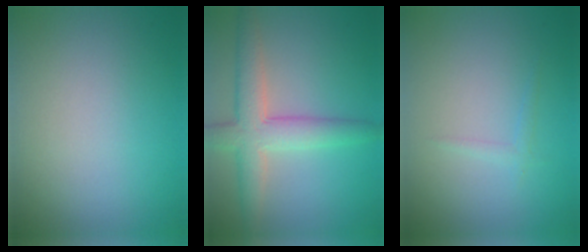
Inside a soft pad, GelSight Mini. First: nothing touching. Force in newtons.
{"total": 5.2, "press": 5.2, "slide": 0.3}
{"total": 0.8, "press": 0.8, "slide": 0.1}